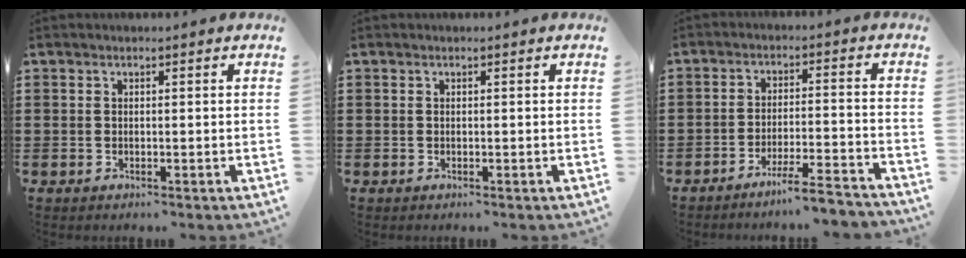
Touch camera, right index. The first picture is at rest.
{"total": 0.0}
{"total": 5.5, "force": [-5.0, -0.4, 2.4], "torque": [-0.045, -0.015, -0.096]}